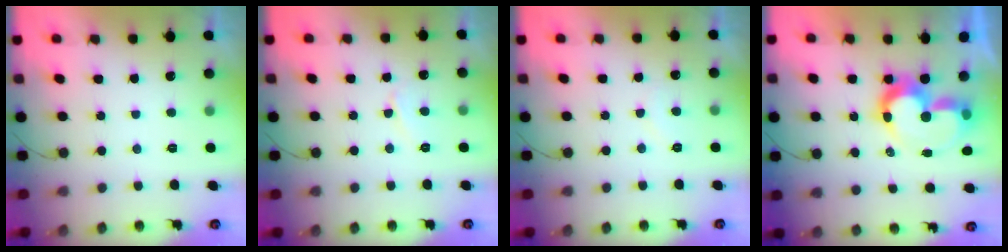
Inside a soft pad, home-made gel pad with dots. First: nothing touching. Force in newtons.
{"total": 4.6, "press": 4.5, "slide": 0.6}
{"total": 4.8, "press": 4.8, "slide": 0.4}
{"total": 11.2, "press": 10.6, "slide": 3.6}